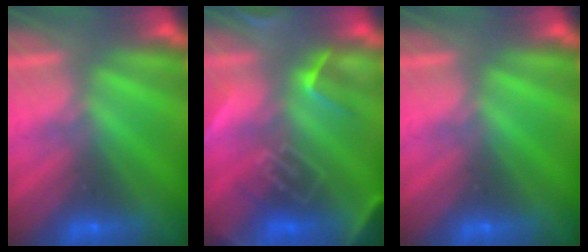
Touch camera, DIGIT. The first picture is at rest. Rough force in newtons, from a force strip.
{"total": 8.3}
{"total": 0.0}